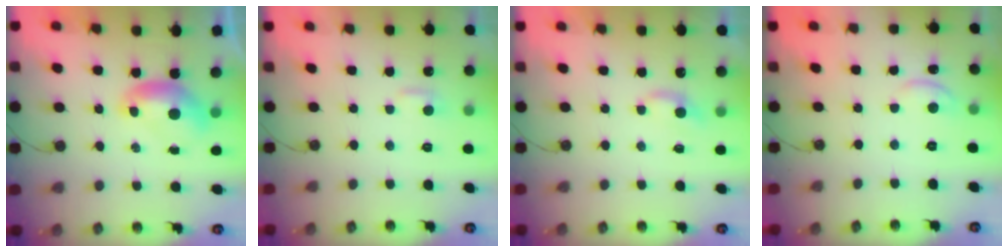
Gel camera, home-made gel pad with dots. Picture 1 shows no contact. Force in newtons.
{"total": 2.4, "press": 2.3, "slide": 0.5}
{"total": 2.0, "press": 2.0, "slide": 0.5}
{"total": 1.2, "press": 1.0, "slide": 0.6}